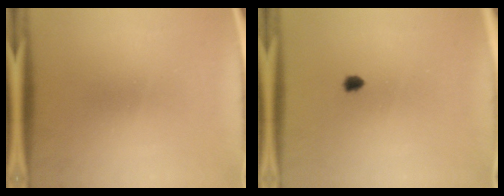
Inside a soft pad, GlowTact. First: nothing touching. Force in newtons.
{"total": 1.1}